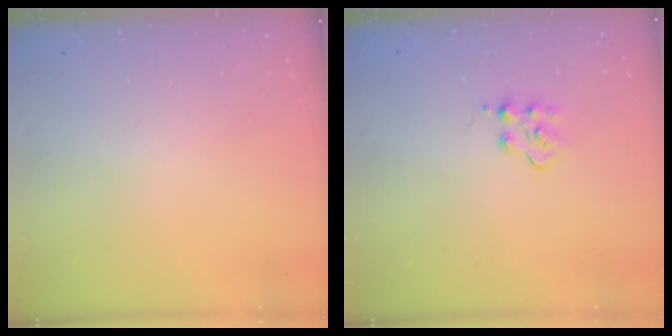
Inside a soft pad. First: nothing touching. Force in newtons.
{"total": 4.5, "press": 4.5, "slide": 0.4}